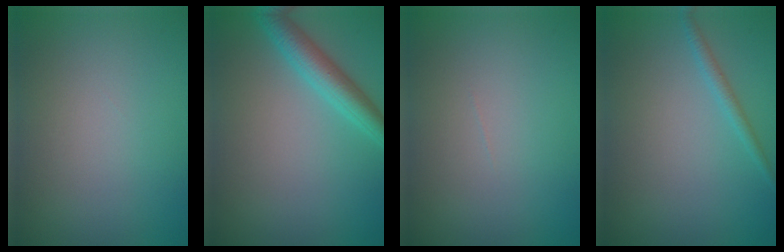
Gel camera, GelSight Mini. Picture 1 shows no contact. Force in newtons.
{"total": 3.4, "press": 3.4, "slide": 0.2}
{"total": 0.0}
{"total": 1.2, "press": 1.1, "slide": 0.1}